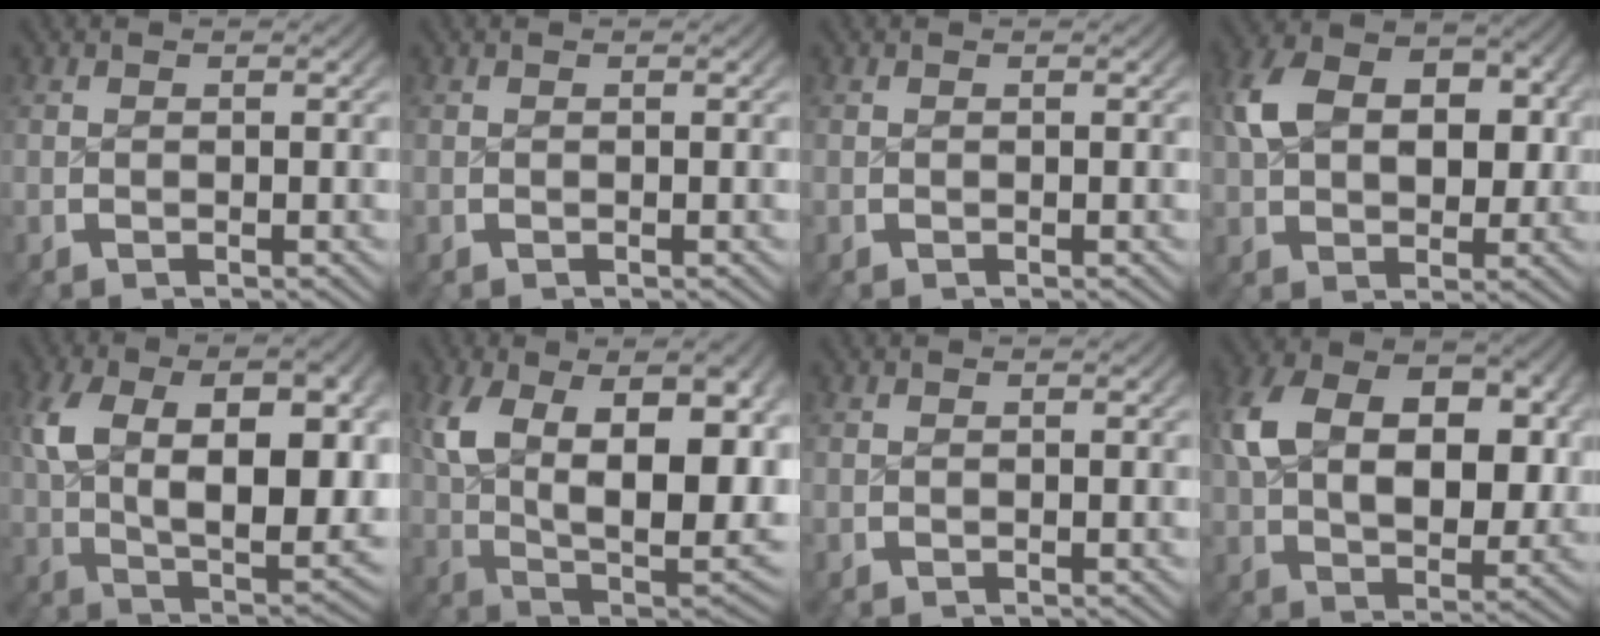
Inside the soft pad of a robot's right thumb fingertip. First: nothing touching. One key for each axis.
{"total": 0.0}
{"total": 0.0}
{"total": 7.4, "fx": 0.9, "fy": 5.0, "fz": 5.3, "tx": -0.109, "ty": -0.018, "tz": 0.026}
{"total": 12.7, "fx": 0.6, "fy": 7.0, "fz": 10.6, "tx": -0.204, "ty": -0.034, "tz": 0.031}
{"total": 15.5, "fx": 0.2, "fy": 9.1, "fz": 12.5, "tx": -0.243, "ty": -0.051, "tz": 0.035}
{"total": 0.0}
{"total": 10.3, "fx": 1.4, "fy": 6.7, "fz": 7.7, "tx": -0.151, "ty": -0.031, "tz": 0.035}